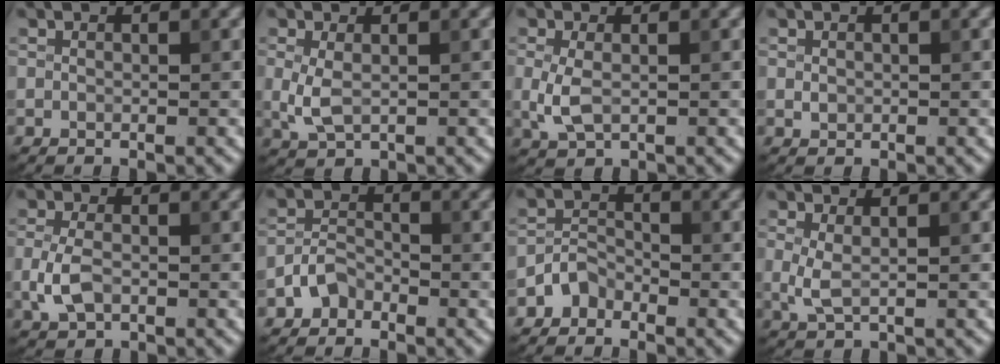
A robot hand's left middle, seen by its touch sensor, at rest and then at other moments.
{"total": 2.3, "force": [0.1, 1.2, 1.9], "torque": [-0.047, -0.001, 0.004]}
{"total": 2.5, "force": [-0.1, 1.5, 2.1], "torque": [-0.051, -0.003, 0.001]}
{"total": 0.7, "force": [0.1, 0.6, 0.3], "torque": [-0.004, -0.002, 0.002]}
{"total": 2.9, "force": [-0.7, 1.8, 2.2], "torque": [-0.051, -0.003, -0.017]}
{"total": 2.1, "force": [-1.5, 1.3, 0.7], "torque": [-0.011, 0.009, -0.034]}
{"total": 2.0, "force": [-1.5, 1.2, 0.4], "torque": [-0.004, 0.011, -0.033]}
{"total": 1.8, "force": [0.3, 0.6, 1.6], "torque": [-0.040, -0.002, 0.006]}